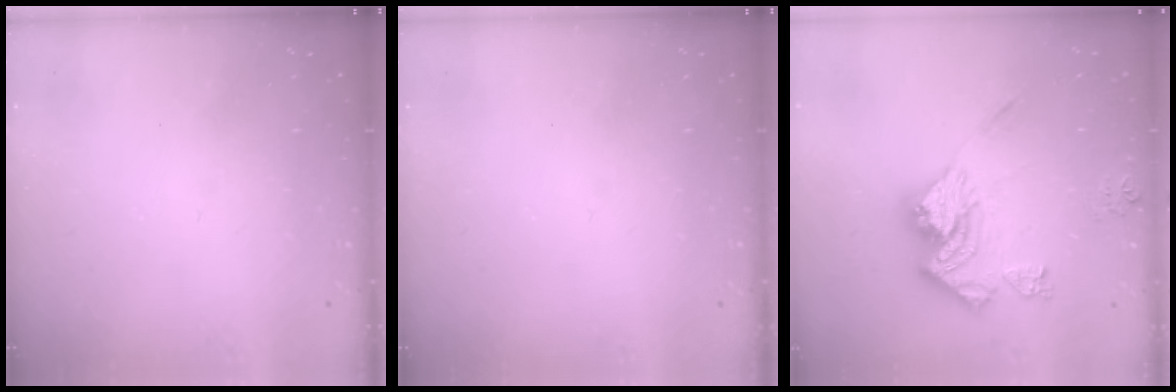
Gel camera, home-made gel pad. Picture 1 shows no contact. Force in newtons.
{"total": 0.0}
{"total": 15.6, "press": 15.5, "slide": 1.4}